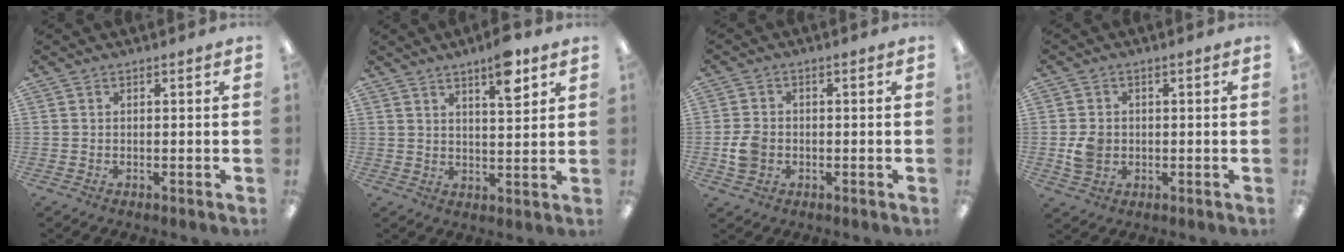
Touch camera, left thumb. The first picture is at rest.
{"total": 8.1, "force": [5.4, 2.1, 5.6], "torque": [-0.074, -0.028, 0.084]}
{"total": 4.8, "force": [-1.1, 3.9, 2.6], "torque": [-0.042, 0.004, -0.020]}
{"total": 4.5, "force": [-0.4, 3.8, 2.4], "torque": [-0.033, 0.006, -0.006]}